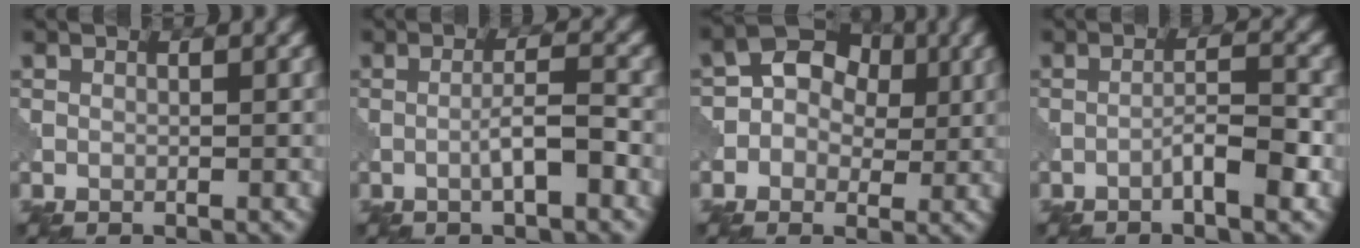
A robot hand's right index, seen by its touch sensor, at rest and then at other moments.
{"total": 2.9, "force": [-1.0, 0.3, 2.7], "torque": [-0.045, 0.010, -0.021]}
{"total": 5.3, "force": [0.4, 4.2, 3.2], "torque": [-0.032, 0.014, -0.012]}
{"total": 3.2, "force": [-1.7, 0.4, 2.7], "torque": [-0.044, 0.012, -0.033]}